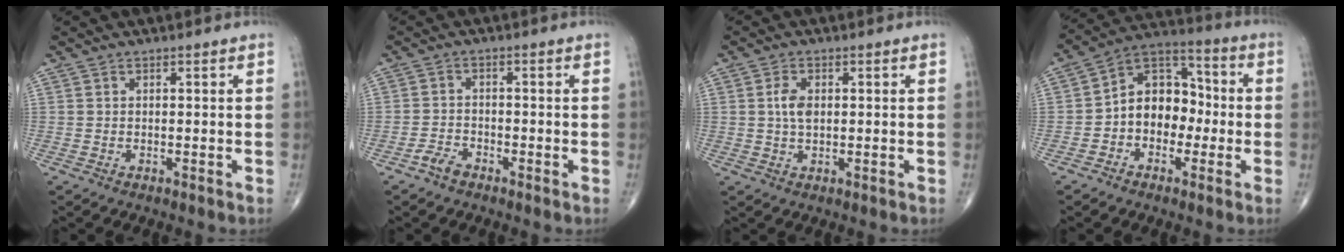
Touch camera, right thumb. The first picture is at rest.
{"total": 2.7, "force": [-2.0, 1.3, 1.1], "torque": [-0.022, 0.009, -0.040]}
{"total": 3.6, "force": [0.5, 2.1, 2.8], "torque": [-0.056, 0.000, 0.007]}
{"total": 11.8, "force": [-1.7, 8.8, 7.7], "torque": [-0.084, 0.047, -0.043]}